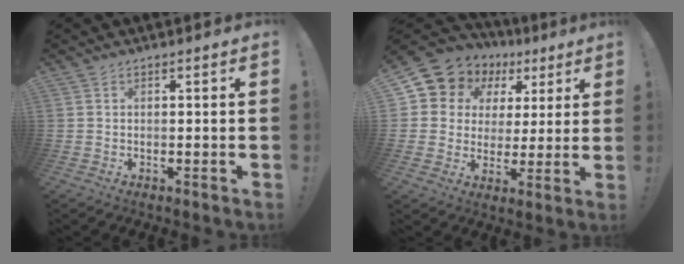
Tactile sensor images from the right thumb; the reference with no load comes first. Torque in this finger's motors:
{"motor_torque": [0.01, 0.75, 0.10, -0.05, 0.22]}